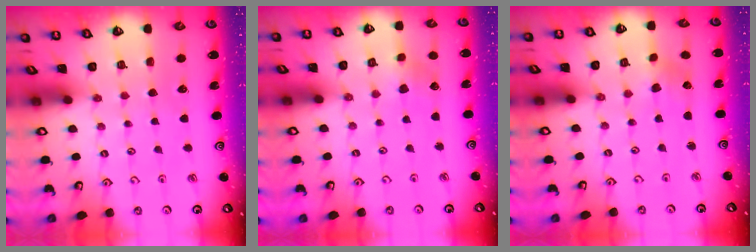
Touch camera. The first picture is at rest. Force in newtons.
{"total": 2.8, "press": 2.7, "slide": 0.4}
{"total": 2.6, "press": 2.6, "slide": 0.2}